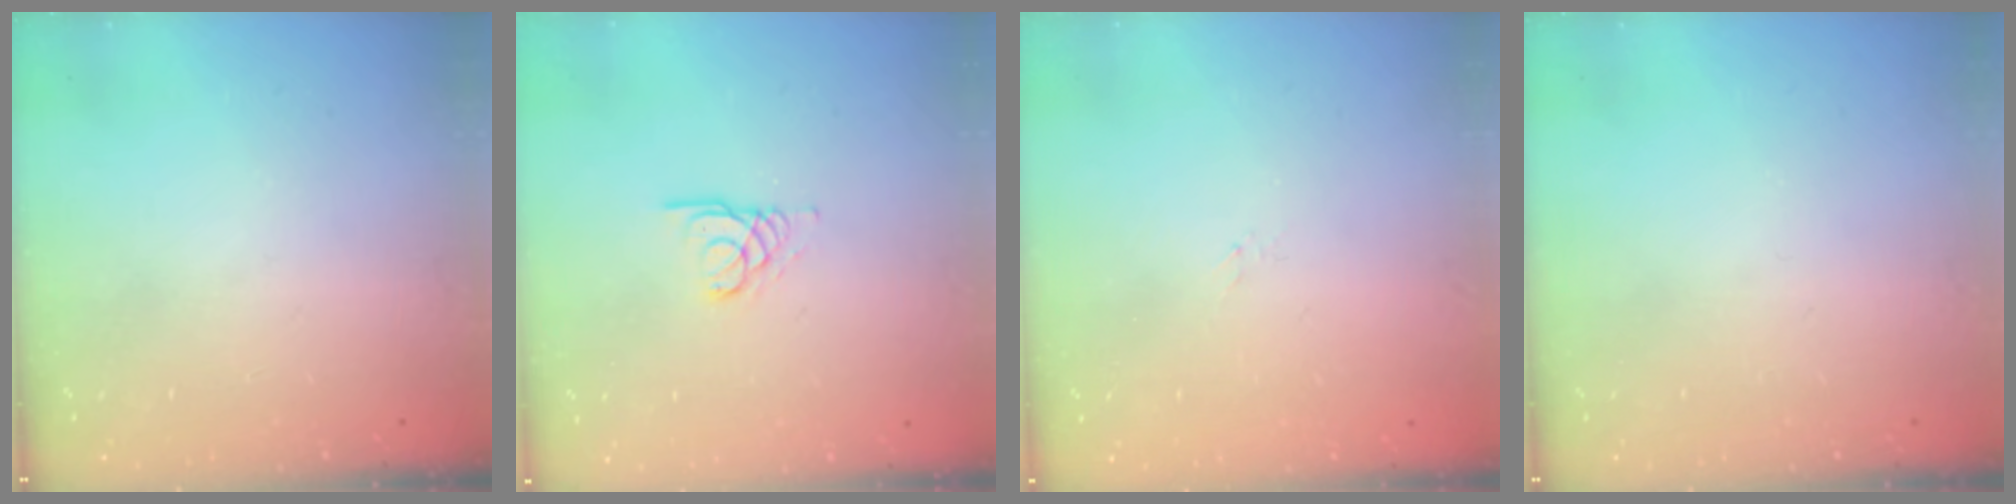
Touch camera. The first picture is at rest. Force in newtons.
{"total": 3.1, "press": 3.1, "slide": 0.2}
{"total": 1.5, "press": 1.4, "slide": 0.3}
{"total": 0.0}